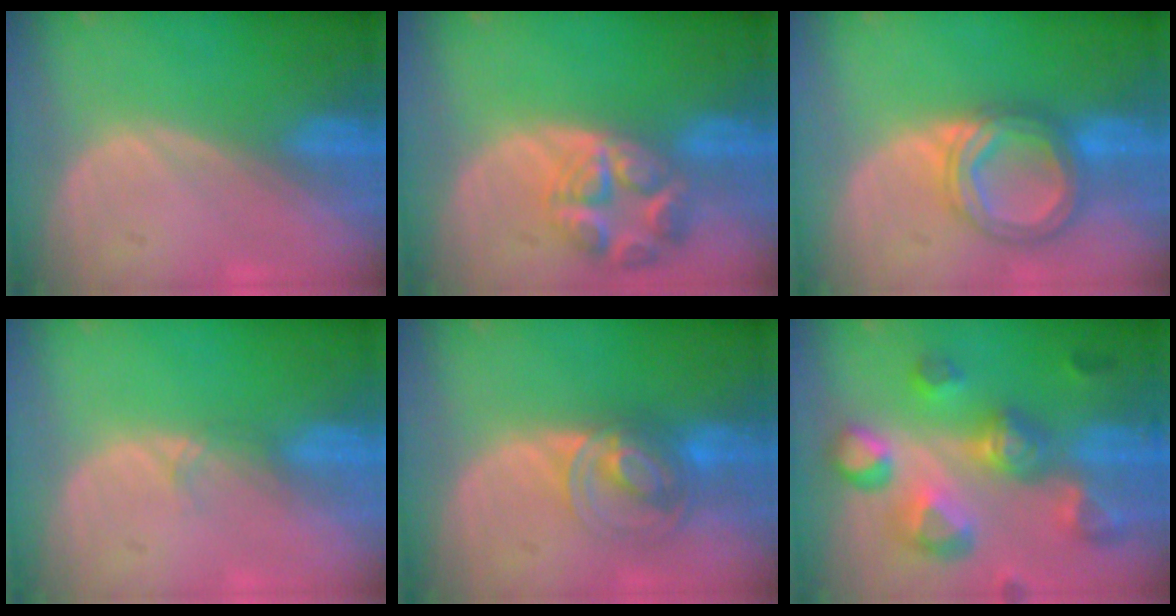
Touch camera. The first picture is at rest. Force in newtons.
{"total": 7.8, "press": 7.0, "slide": 3.5}
{"total": 7.2, "press": 7.2, "slide": 0.6}
{"total": 0.9, "press": 0.8, "slide": 0.2}
{"total": 7.5, "press": 6.1, "slide": 4.3}
{"total": 11.2, "press": 10.0, "slide": 5.0}